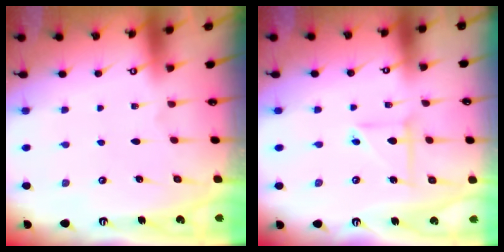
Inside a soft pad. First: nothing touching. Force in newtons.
{"total": 5.1, "press": 5.1, "slide": 0.4}